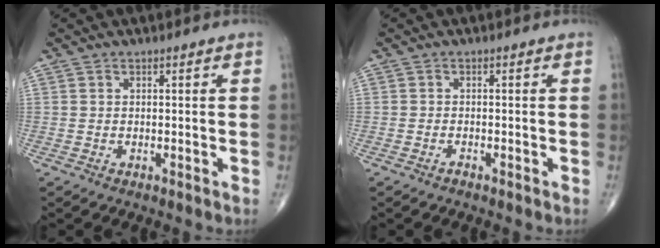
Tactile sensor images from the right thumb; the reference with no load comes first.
{"total": 0.5, "force": [-0.5, 0.1, 0.2], "torque": [-0.004, 0.003, -0.009]}